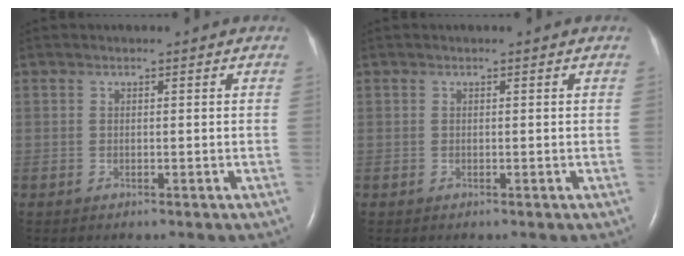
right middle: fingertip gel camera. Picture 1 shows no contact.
{"total": 0.0}